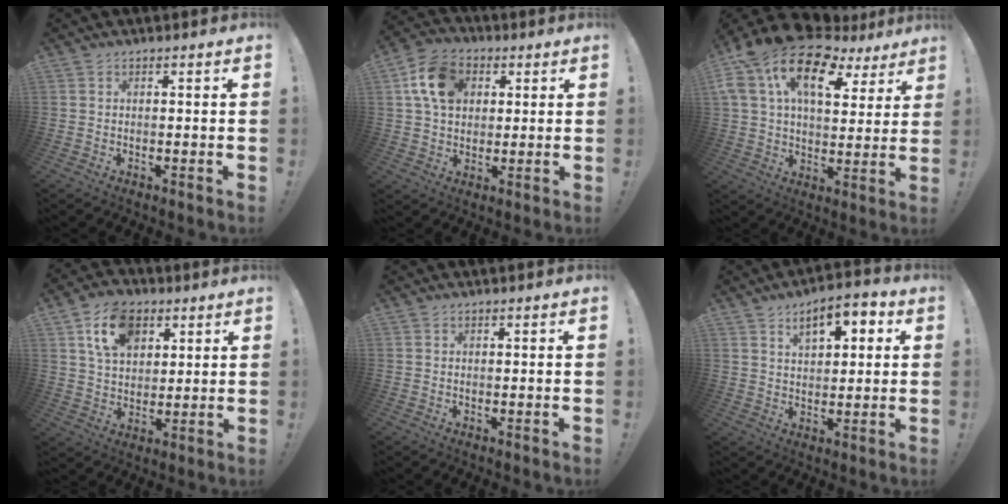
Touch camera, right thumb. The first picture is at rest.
{"total": 12.8, "force": [3.9, 9.6, 7.5], "torque": [-0.116, 0.006, 0.081]}
{"total": 17.1, "force": [9.0, 8.7, 11.6], "torque": [-0.208, -0.048, 0.156]}
{"total": 13.2, "force": [6.3, 9.2, 7.1], "torque": [-0.111, -0.014, 0.120]}
{"total": 0.0}
{"total": 8.9, "force": [4.0, 4.6, 6.4], "torque": [-0.083, -0.013, 0.065]}